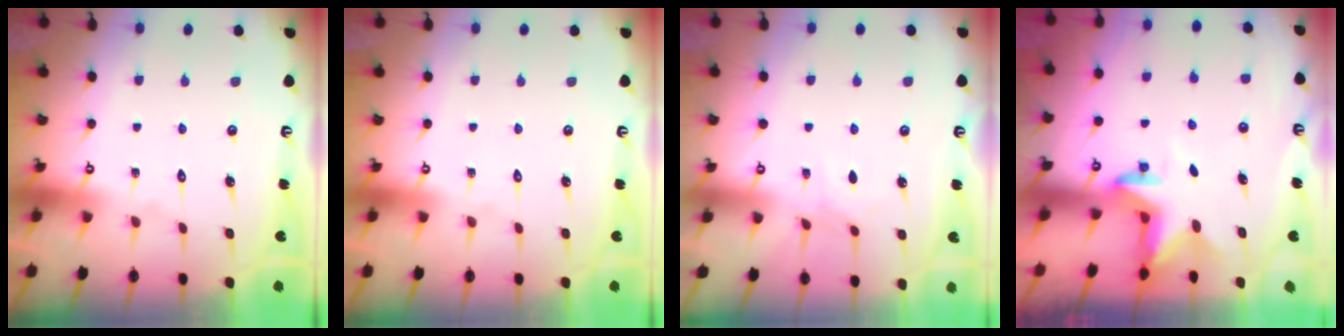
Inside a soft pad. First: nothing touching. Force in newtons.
{"total": 0.0}
{"total": 3.7, "press": 3.6, "slide": 0.5}
{"total": 2.9, "press": 2.9, "slide": 0.1}